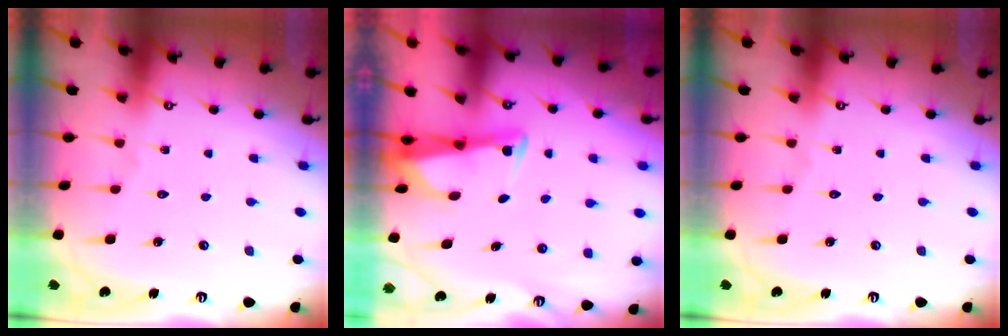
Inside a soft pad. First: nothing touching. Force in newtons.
{"total": 2.8, "press": 2.8, "slide": 0.3}
{"total": 0.0}